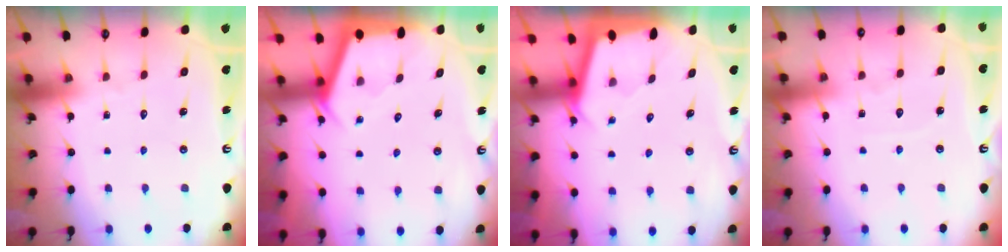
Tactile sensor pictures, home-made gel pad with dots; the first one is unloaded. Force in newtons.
{"total": 2.8, "press": 2.8, "slide": 0.1}
{"total": 1.9, "press": 1.9, "slide": 0.1}
{"total": 4.6, "press": 4.6, "slide": 0.6}